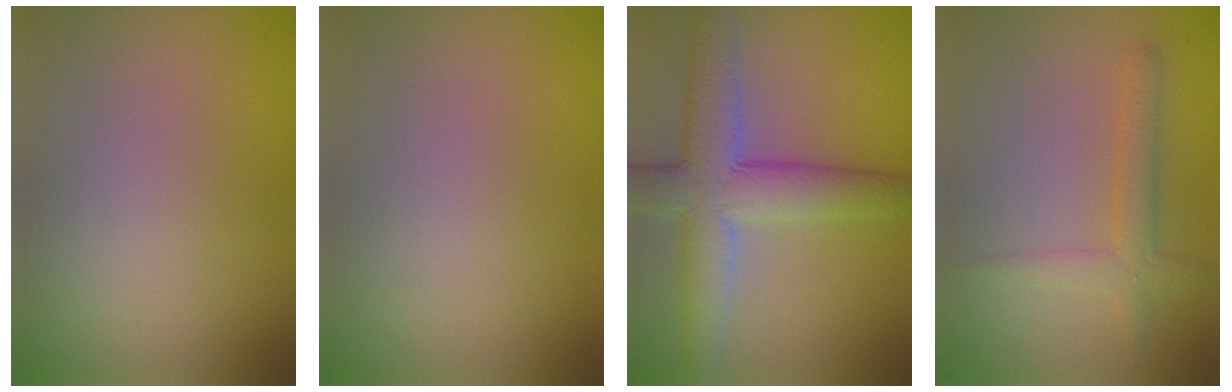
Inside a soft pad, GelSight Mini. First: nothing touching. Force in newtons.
{"total": 0.0}
{"total": 7.4, "press": 7.4, "slide": 0.4}
{"total": 2.7, "press": 2.7, "slide": 0.2}